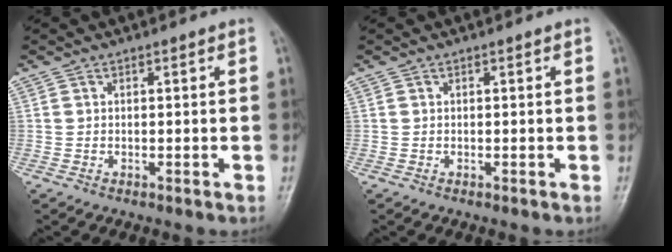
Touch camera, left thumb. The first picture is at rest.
{"total": 0.0}